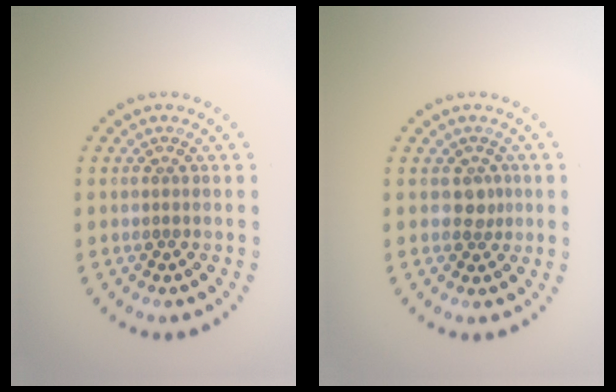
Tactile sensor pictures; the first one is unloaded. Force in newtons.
{"total": 1.4, "press": 1.0, "slide": 0.9}